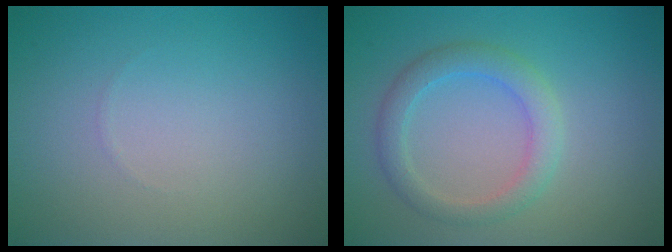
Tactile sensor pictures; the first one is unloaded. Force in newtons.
{"total": 3.0, "press": 3.0, "slide": 0.1}